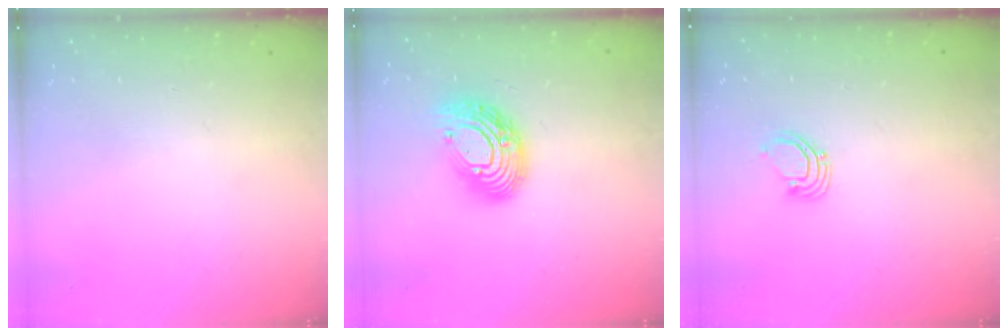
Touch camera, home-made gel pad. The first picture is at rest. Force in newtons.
{"total": 14.3, "press": 14.2, "slide": 1.3}
{"total": 2.7, "press": 2.7, "slide": 0.2}